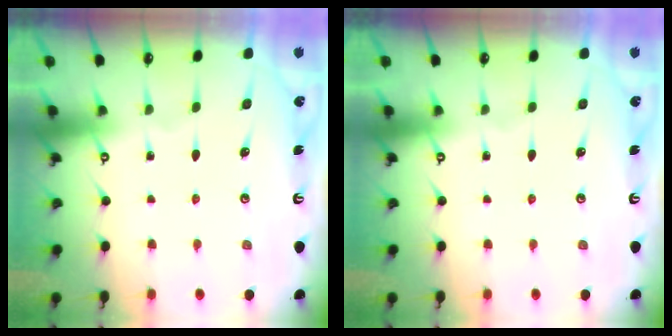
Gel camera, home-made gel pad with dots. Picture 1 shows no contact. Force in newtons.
{"total": 0.0}